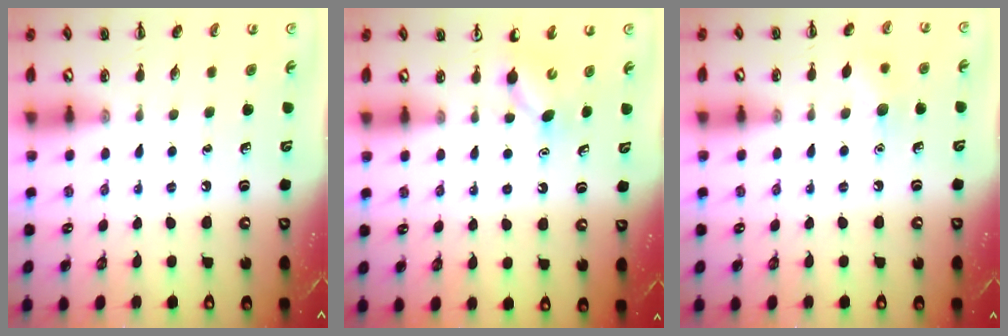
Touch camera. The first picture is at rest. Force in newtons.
{"total": 2.9, "press": 2.7, "slide": 1.1}
{"total": 6.7, "press": 6.6, "slide": 1.4}